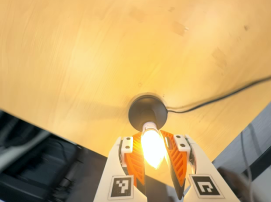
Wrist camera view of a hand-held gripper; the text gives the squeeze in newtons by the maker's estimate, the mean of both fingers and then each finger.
{"total": 14.1, "left": 14.4, "right": 13.9}